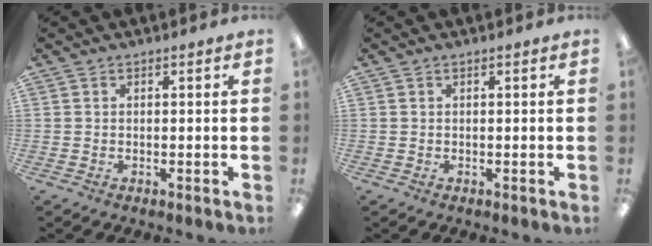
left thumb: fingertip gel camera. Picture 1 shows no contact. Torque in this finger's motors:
{"motor_torque": [0.00, 0.00, -0.02, 0.03, 0.00]}